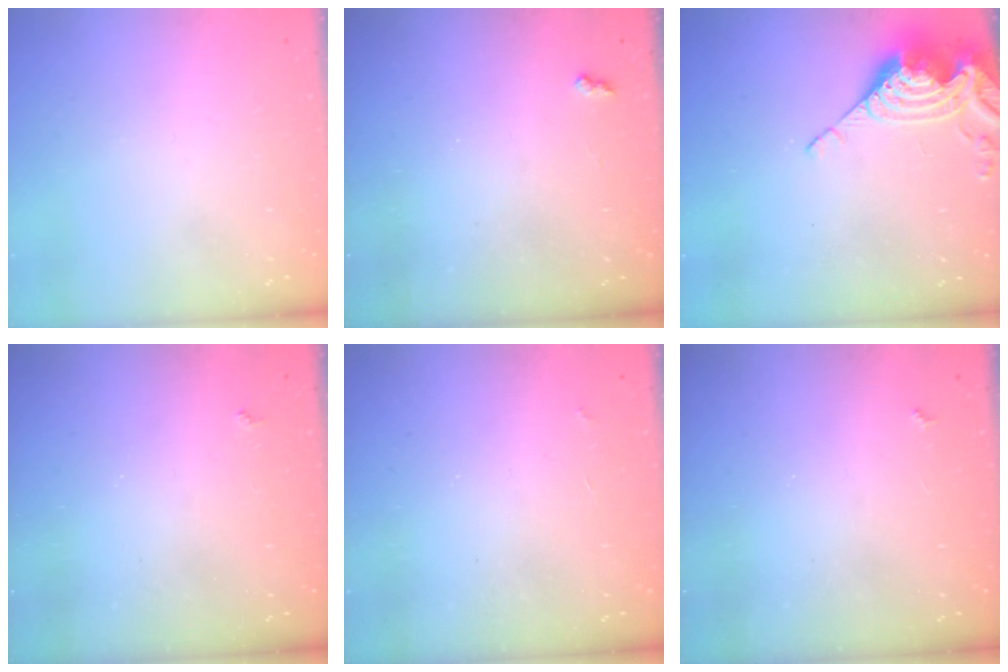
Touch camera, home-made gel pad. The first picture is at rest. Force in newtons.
{"total": 2.4, "press": 2.4, "slide": 0.4}
{"total": 9.6, "press": 9.5, "slide": 0.9}
{"total": 2.0, "press": 1.9, "slide": 0.5}
{"total": 2.5, "press": 2.5, "slide": 0.5}
{"total": 2.5, "press": 2.5, "slide": 0.4}